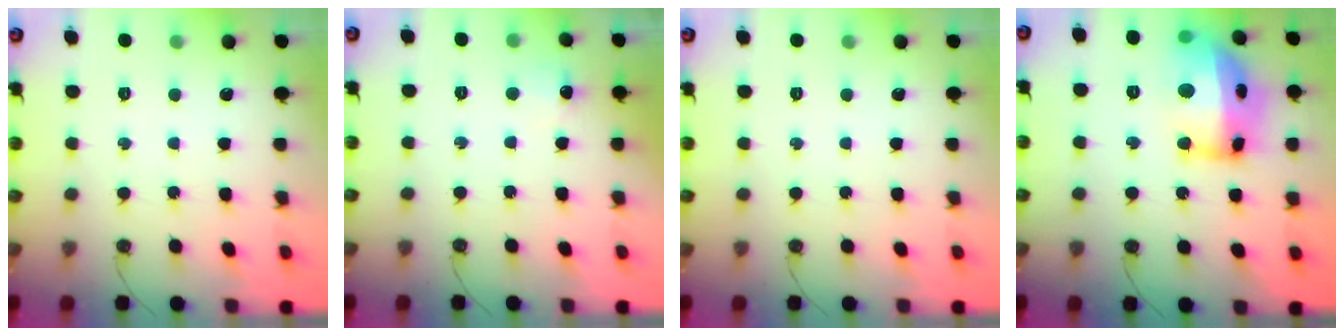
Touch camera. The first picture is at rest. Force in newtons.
{"total": 5.4, "press": 5.3, "slide": 0.7}
{"total": 0.0}
{"total": 19.2, "press": 19.1, "slide": 1.7}